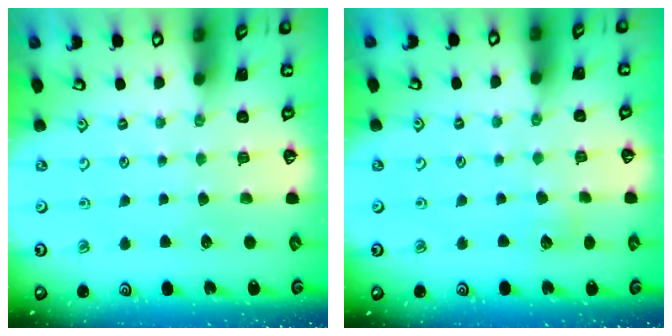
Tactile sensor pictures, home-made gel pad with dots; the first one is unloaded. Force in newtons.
{"total": 4.8, "press": 4.8, "slide": 0.5}